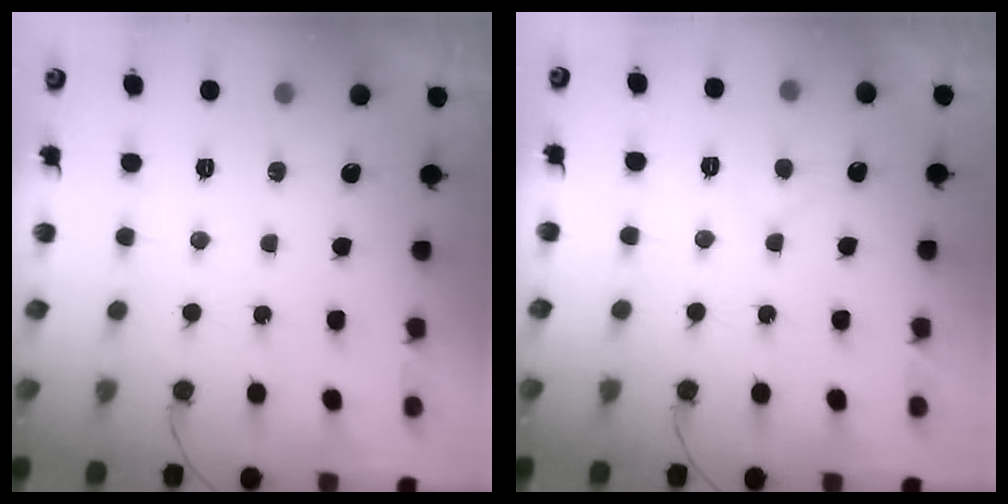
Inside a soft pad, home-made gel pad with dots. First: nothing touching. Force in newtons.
{"total": 3.8, "press": 3.8, "slide": 0.3}